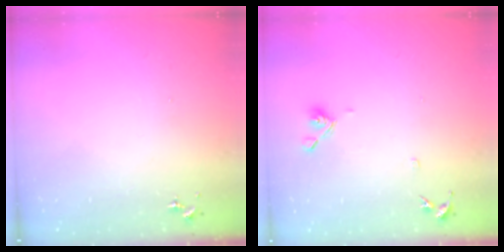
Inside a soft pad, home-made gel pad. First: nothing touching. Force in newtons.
{"total": 7.5, "press": 7.3, "slide": 1.6}